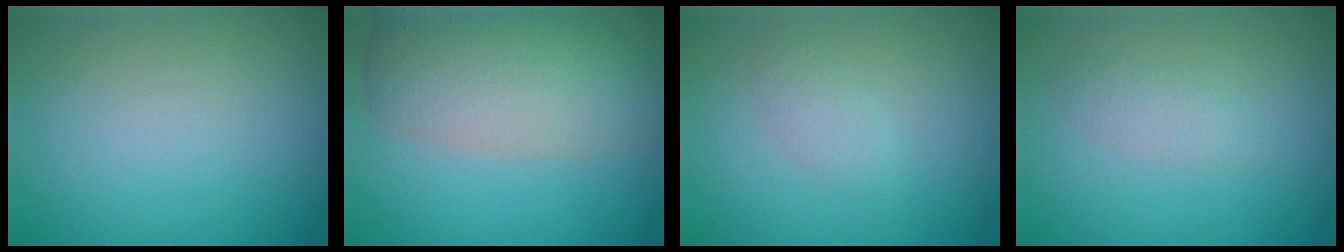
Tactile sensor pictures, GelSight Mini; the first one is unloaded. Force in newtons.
{"total": 7.6, "press": 7.6, "slide": 0.3}
{"total": 1.2, "press": 1.2, "slide": 0.0}
{"total": 1.5, "press": 1.5, "slide": 0.1}